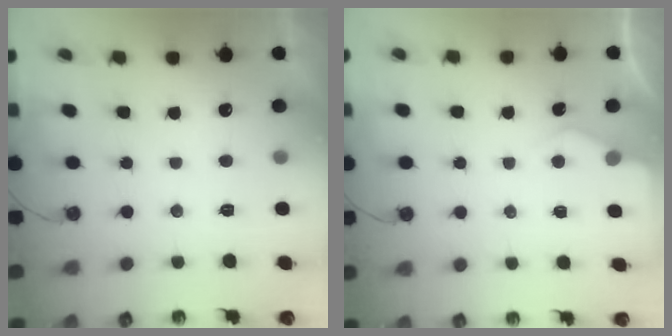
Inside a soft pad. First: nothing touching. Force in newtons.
{"total": 3.7, "press": 3.6, "slide": 0.6}